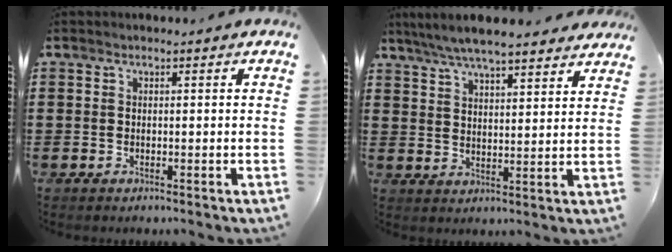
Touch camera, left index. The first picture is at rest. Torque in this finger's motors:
{"motor_torque": [1.30, -0.84, 0.76, 0.21]}